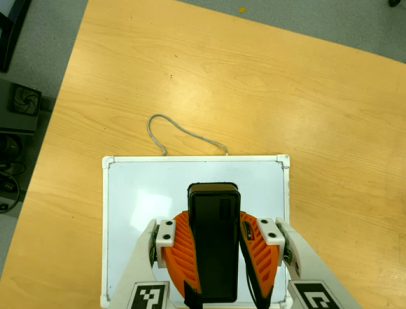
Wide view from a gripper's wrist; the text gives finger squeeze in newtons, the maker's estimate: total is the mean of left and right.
{"total": 9.8, "left": 7.7, "right": 11.9}